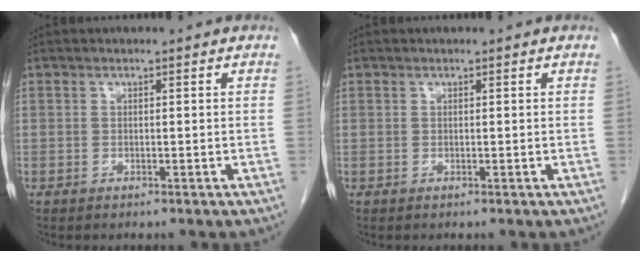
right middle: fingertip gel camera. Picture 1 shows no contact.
{"total": 0.0}